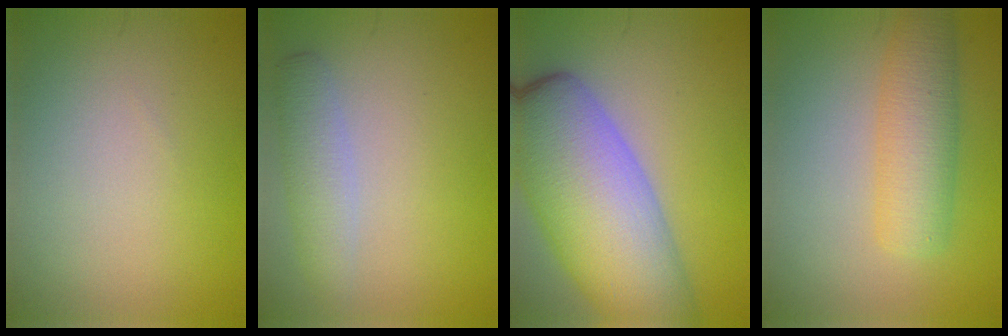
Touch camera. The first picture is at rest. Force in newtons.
{"total": 2.7, "press": 2.7, "slide": 0.1}
{"total": 12.8, "press": 12.8, "slide": 0.5}
{"total": 4.6, "press": 4.6, "slide": 0.2}